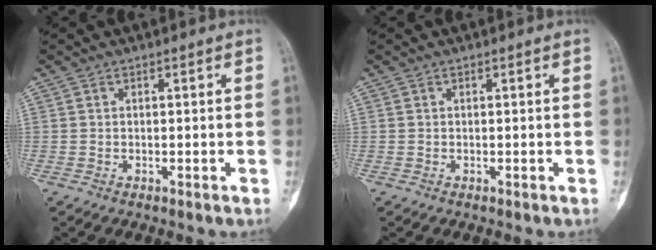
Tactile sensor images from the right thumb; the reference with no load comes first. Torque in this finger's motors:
{"motor_torque": [0.95, 0.95, 0.00, 0.00, 0.00]}